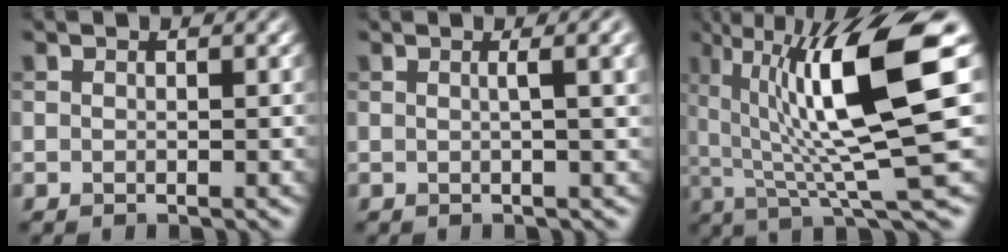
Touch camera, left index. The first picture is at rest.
{"total": 4.7, "force": [1.1, 1.8, 4.2], "torque": [-0.030, 0.015, 0.000]}
{"total": 13.2, "force": [3.5, 2.5, 12.5], "torque": [-0.191, 0.005, 0.060]}